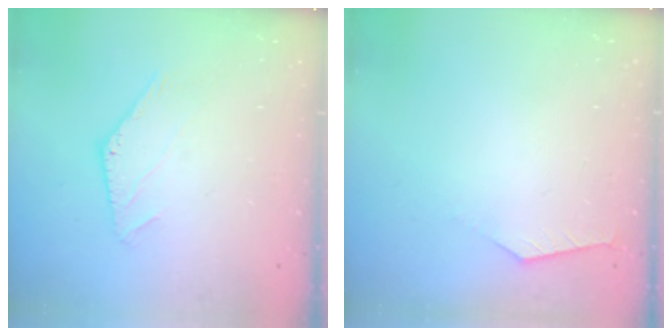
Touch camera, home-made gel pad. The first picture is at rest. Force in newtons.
{"total": 2.9, "press": 2.9, "slide": 0.5}